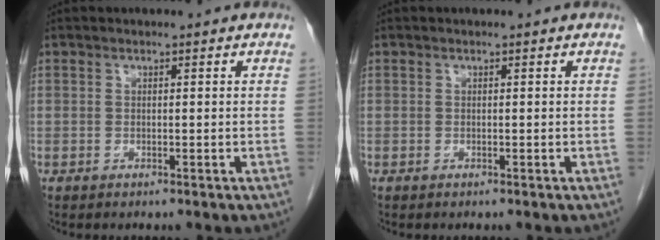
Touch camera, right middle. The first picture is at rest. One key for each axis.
{"total": 0.0}